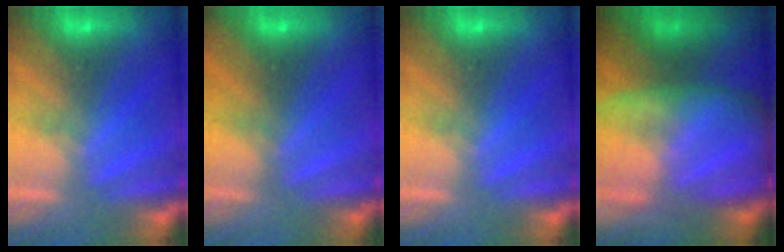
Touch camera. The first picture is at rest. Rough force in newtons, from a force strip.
{"total": 2.1}
{"total": 0.0}
{"total": 9.0}